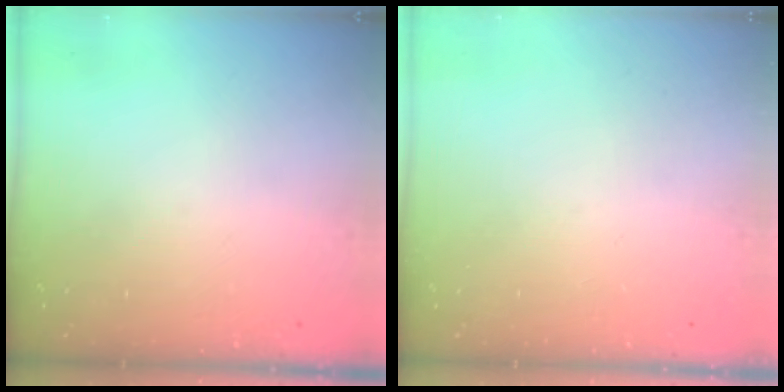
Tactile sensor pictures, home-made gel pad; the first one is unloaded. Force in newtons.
{"total": 0.0}